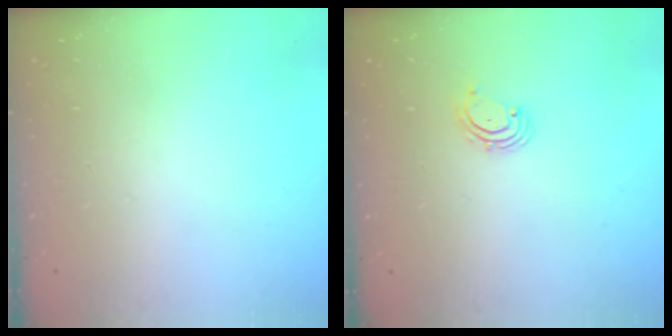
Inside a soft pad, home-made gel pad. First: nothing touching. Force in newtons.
{"total": 2.0, "press": 2.0, "slide": 0.4}